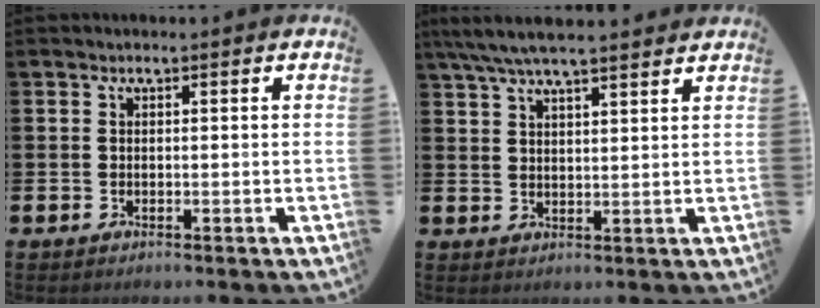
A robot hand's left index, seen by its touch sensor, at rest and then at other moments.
{"total": 6.3, "force": [5.7, 0.7, 2.5], "torque": [-0.063, -0.016, 0.104]}